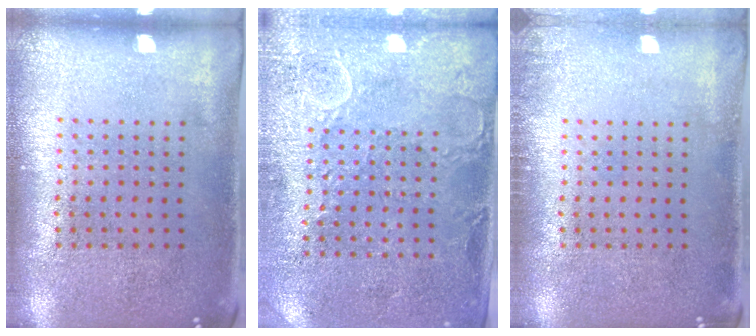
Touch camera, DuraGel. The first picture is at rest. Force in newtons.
{"total": 2.7, "press": 2.5, "slide": 0.9}
{"total": 1.0, "press": 1.0, "slide": 0.2}